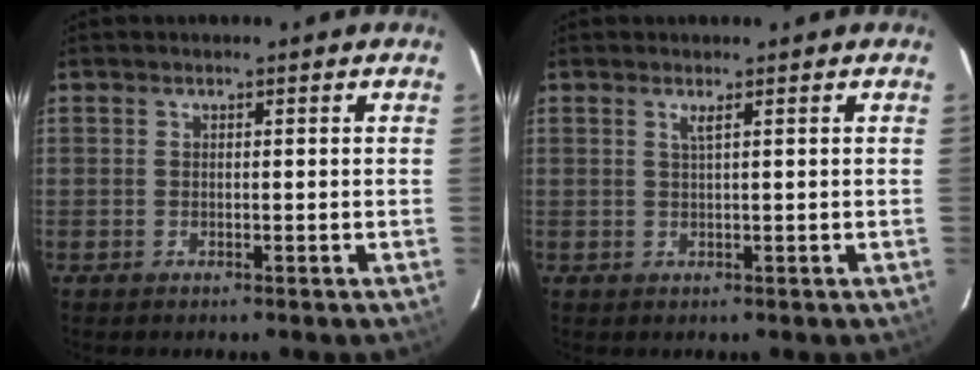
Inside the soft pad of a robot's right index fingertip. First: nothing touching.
{"total": 1.1, "force": [0.5, -0.3, 0.9], "torque": [-0.017, -0.001, 0.009]}